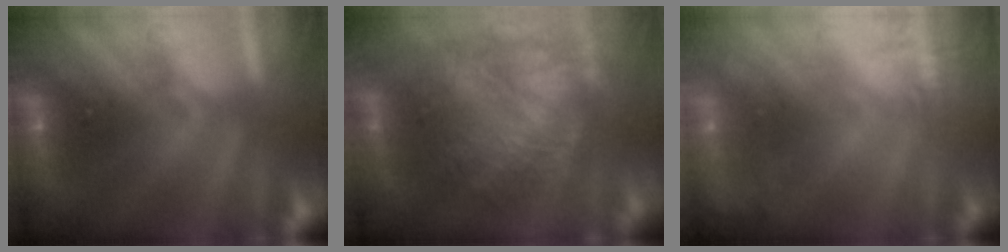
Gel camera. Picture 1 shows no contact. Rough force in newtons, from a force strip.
{"total": 7.7}
{"total": 2.4}